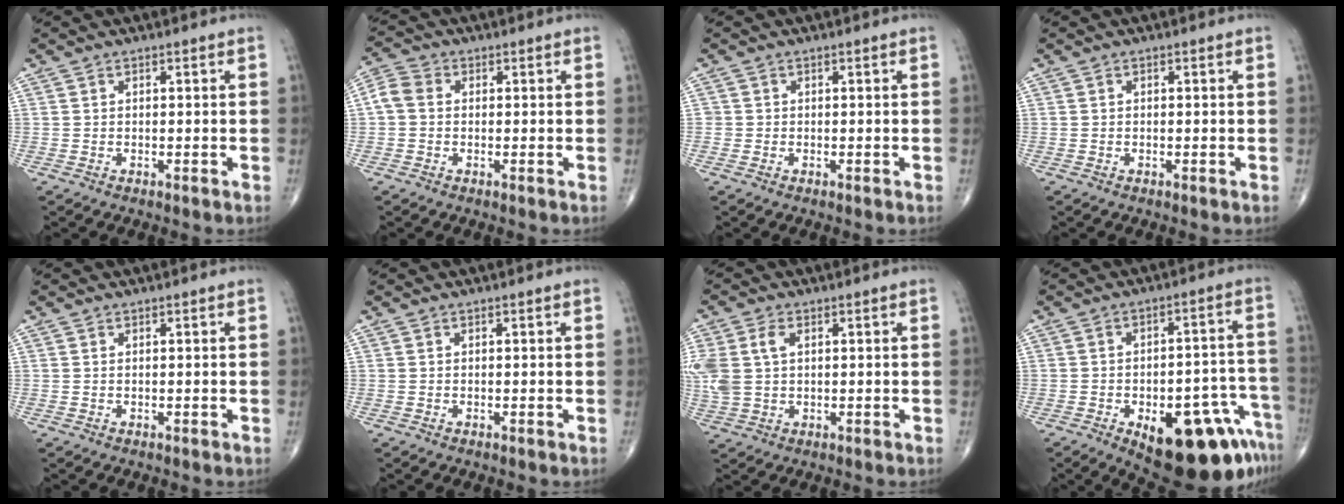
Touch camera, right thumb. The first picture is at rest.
{"total": 4.4, "force": [0.1, 3.5, 2.6], "torque": [-0.055, 0.015, -0.007]}
{"total": 0.8, "force": [-0.1, 0.8, 0.0], "torque": [0.005, 0.005, -0.004]}
{"total": 0.0}
{"total": 0.0}
{"total": 0.0}
{"total": 9.0, "force": [1.9, 5.9, 6.5], "torque": [-0.168, 0.012, 0.045]}
{"total": 20.9, "force": [-10.7, 9.0, 15.6], "torque": [-0.129, 0.066, -0.130]}